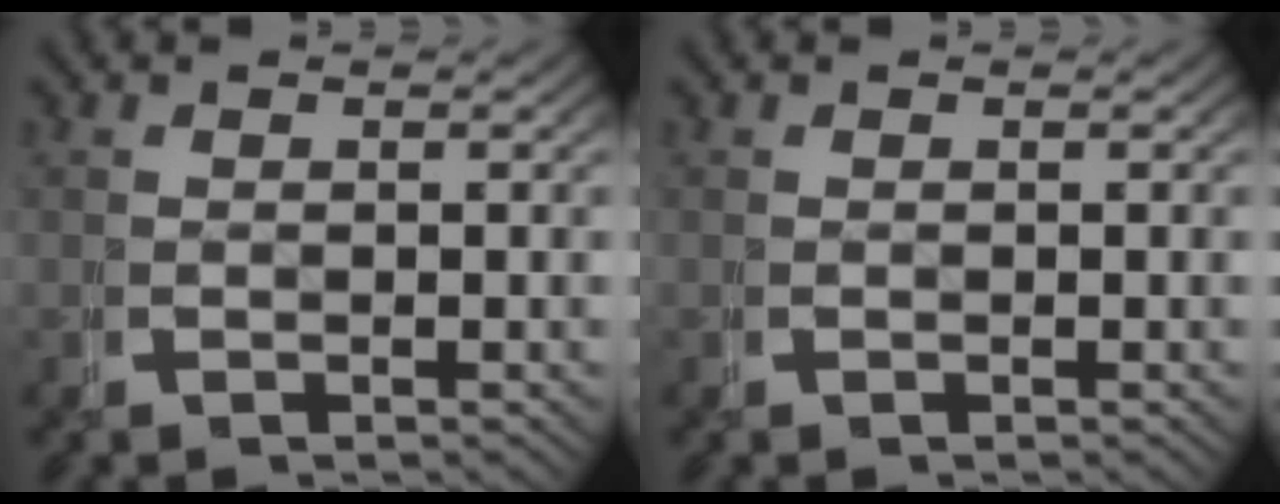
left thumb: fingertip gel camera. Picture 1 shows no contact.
{"total": 0.0}